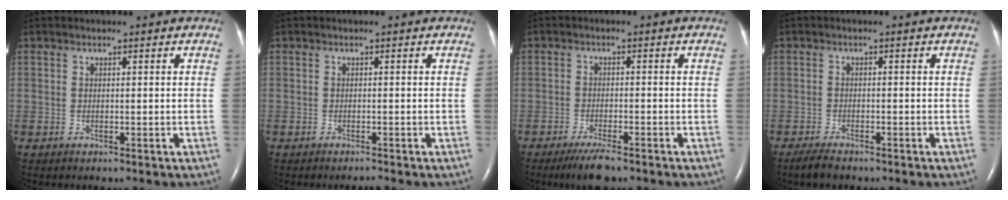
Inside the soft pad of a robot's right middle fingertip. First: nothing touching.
{"total": 0.6, "force": [-0.6, -0.1, 0.1], "torque": [-0.008, -0.003, -0.008]}
{"total": 4.5, "force": [-3.4, 0.6, 2.9], "torque": [-0.058, -0.010, -0.056]}
{"total": 2.8, "force": [-2.3, 0.7, 1.4], "torque": [-0.033, -0.007, -0.038]}